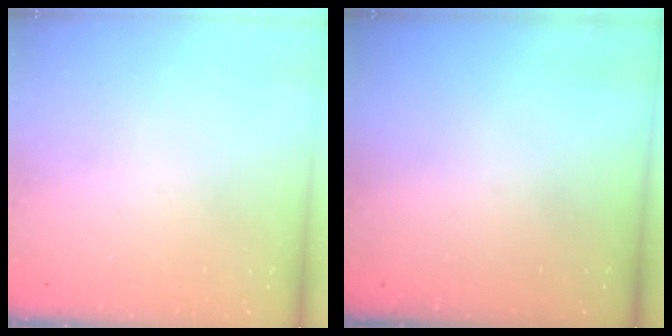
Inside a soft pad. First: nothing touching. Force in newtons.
{"total": 0.0}